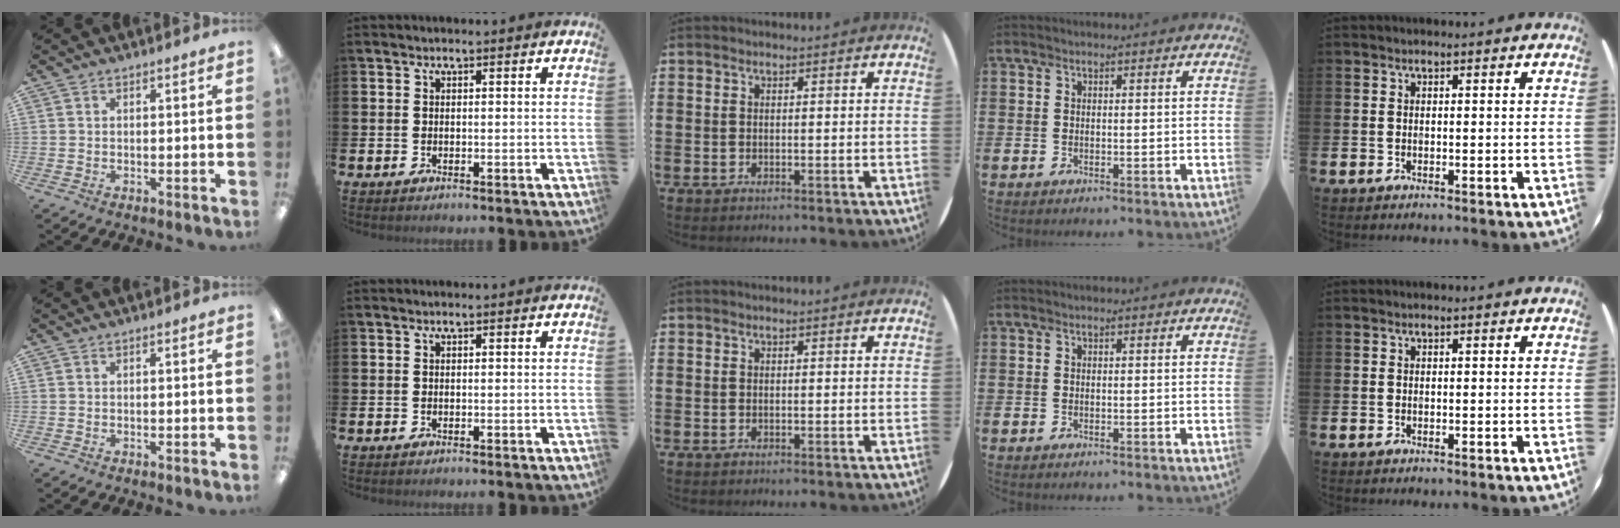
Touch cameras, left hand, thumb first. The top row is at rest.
{}